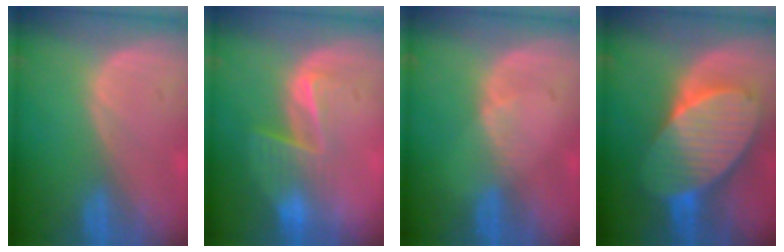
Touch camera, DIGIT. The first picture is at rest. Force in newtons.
{"total": 6.6, "press": 5.6, "slide": 3.5}
{"total": 1.1, "press": 1.1, "slide": 0.2}
{"total": 10.9, "press": 10.9, "slide": 0.6}